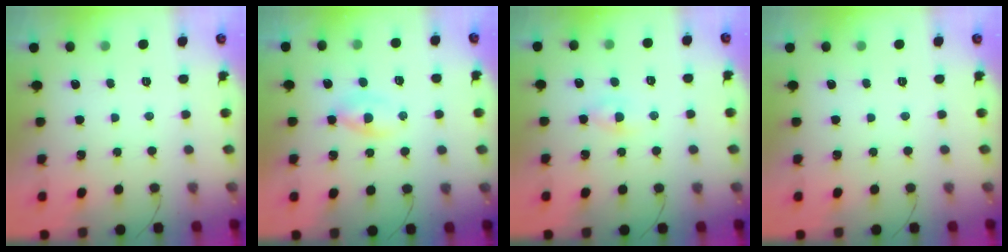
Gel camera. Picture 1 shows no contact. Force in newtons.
{"total": 2.1, "press": 1.7, "slide": 1.2}
{"total": 2.2, "press": 2.1, "slide": 0.9}
{"total": 0.0}